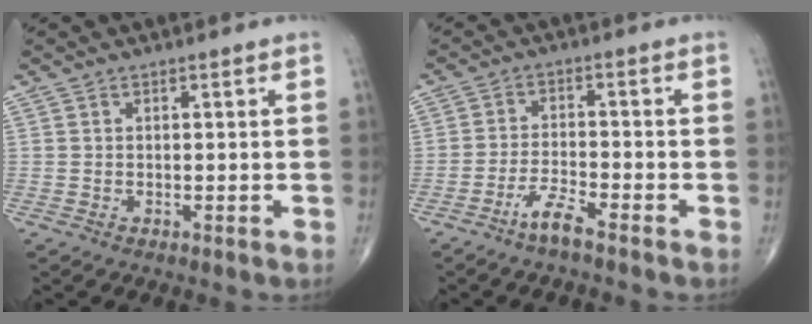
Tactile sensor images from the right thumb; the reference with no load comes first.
{"total": 4.4, "force": [-3.4, 0.4, 2.8], "torque": [-0.059, 0.017, -0.067]}